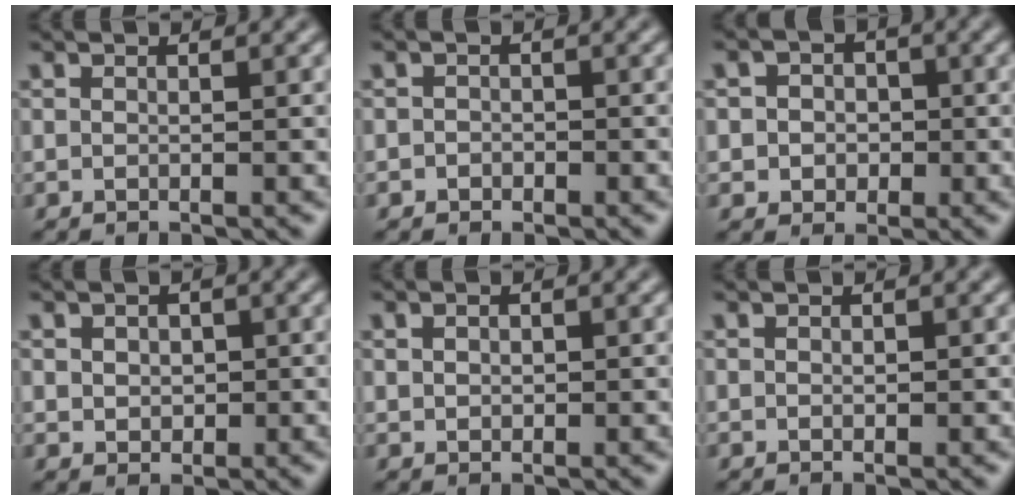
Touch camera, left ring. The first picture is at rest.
{"total": 0.9, "force": [-0.4, 0.8, 0.1], "torque": [0.003, -0.003, -0.008]}
{"total": 3.7, "force": [0.1, 3.4, 1.4], "torque": [-0.001, 0.010, -0.015]}
{"total": 2.0, "force": [0.3, 1.6, 1.1], "torque": [-0.015, 0.005, 0.002]}
{"total": 1.1, "force": [0.3, 0.8, 0.7], "torque": [-0.012, 0.000, 0.007]}
{"total": 0.5, "force": [0.0, 0.3, 0.4], "torque": [-0.004, -0.001, 0.000]}